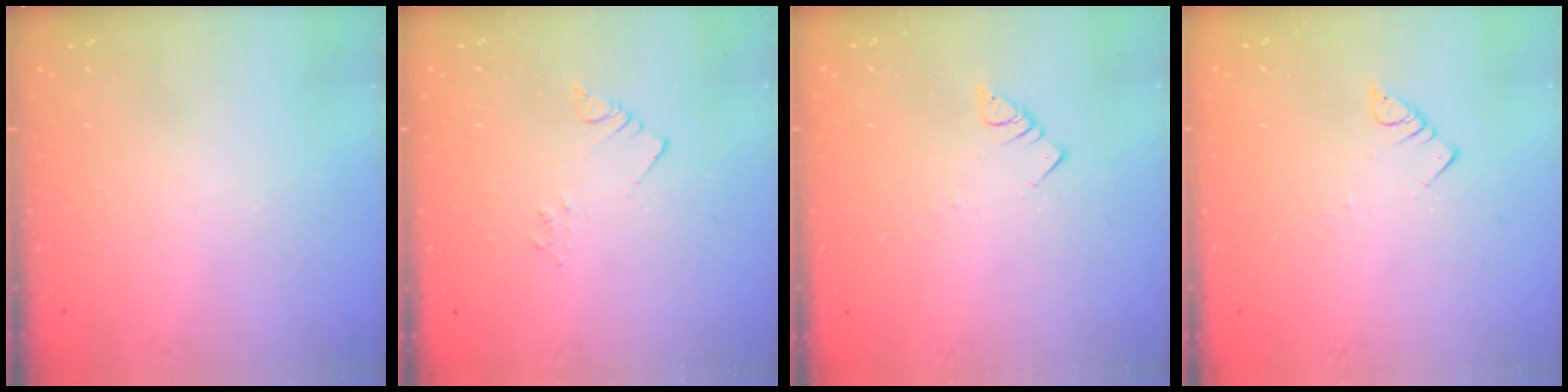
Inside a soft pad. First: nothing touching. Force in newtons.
{"total": 2.1, "press": 2.1, "slide": 0.3}
{"total": 3.0, "press": 3.0, "slide": 0.1}
{"total": 3.0, "press": 3.0, "slide": 0.1}